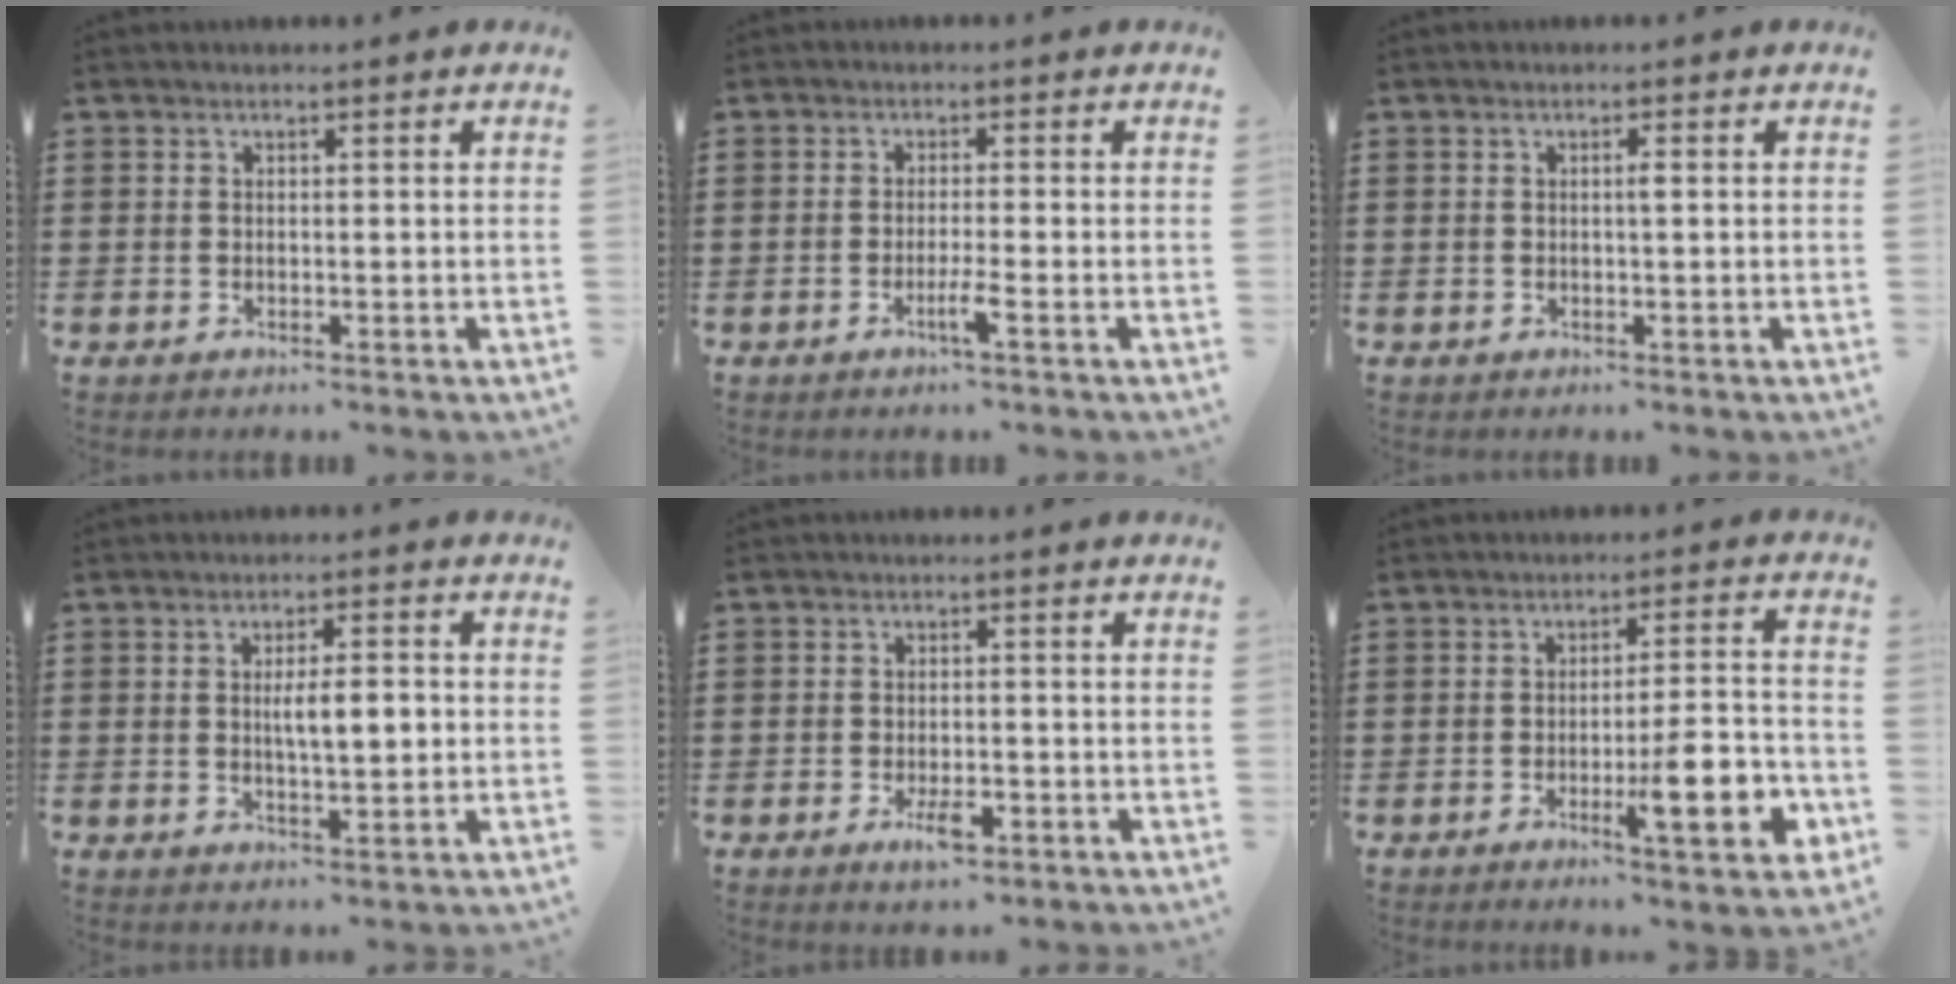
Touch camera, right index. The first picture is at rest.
{"total": 2.7, "force": [-1.4, -0.2, 2.3], "torque": [-0.046, -0.008, -0.029]}
{"total": 0.9, "force": [0.1, -0.1, 0.9], "torque": [-0.015, -0.003, 0.001]}
{"total": 5.0, "force": [0.1, 1.4, 4.8], "torque": [-0.078, 0.000, -0.002]}
{"total": 3.7, "force": [-1.6, 1.3, 3.0], "torque": [-0.056, 0.000, -0.029]}
{"total": 9.9, "force": [-3.7, 2.0, 9.0], "torque": [-0.124, -0.004, -0.060]}